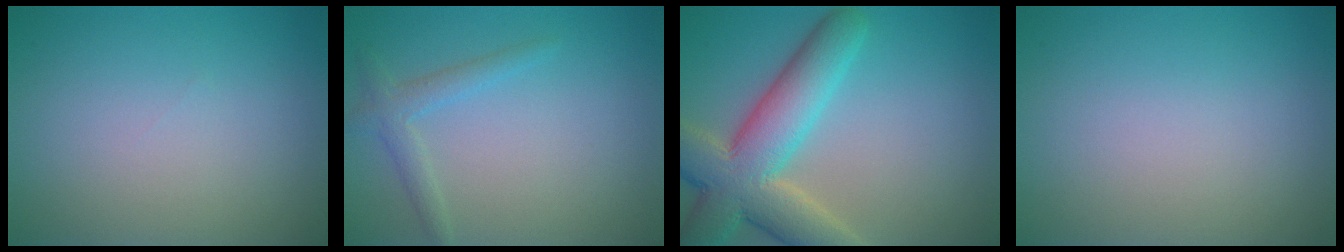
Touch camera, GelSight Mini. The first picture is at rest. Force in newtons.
{"total": 2.0, "press": 2.0, "slide": 0.1}
{"total": 9.2, "press": 9.2, "slide": 0.7}
{"total": 0.0}